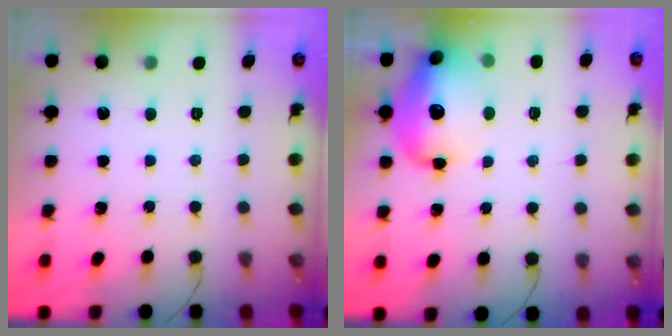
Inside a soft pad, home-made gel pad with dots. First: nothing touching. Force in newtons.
{"total": 17.4, "press": 15.7, "slide": 7.3}